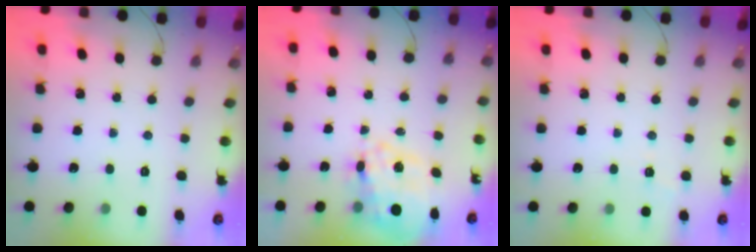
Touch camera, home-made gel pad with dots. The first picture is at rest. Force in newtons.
{"total": 16.5, "press": 16.2, "slide": 3.3}
{"total": 1.9, "press": 1.3, "slide": 1.4}